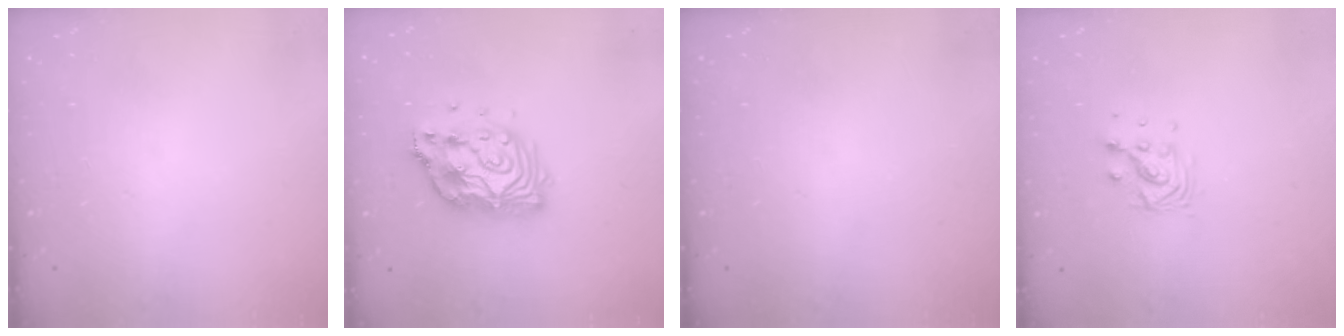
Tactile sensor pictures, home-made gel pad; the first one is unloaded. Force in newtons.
{"total": 13.5, "press": 13.4, "slide": 1.2}
{"total": 0.0}
{"total": 7.0, "press": 7.0, "slide": 0.2}